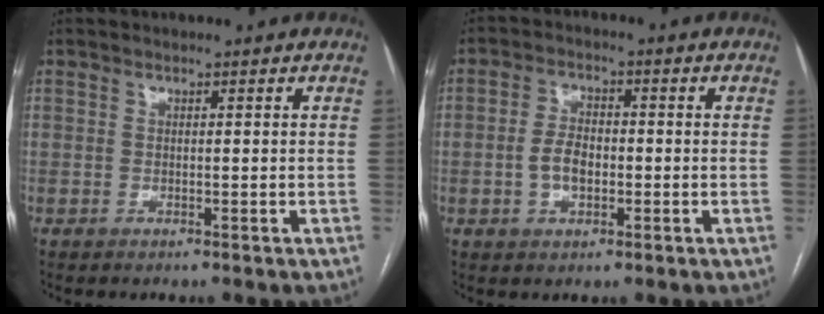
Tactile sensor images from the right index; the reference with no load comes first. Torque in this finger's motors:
{"motor_torque": [0.72, -0.07, 0.13, 0.04]}